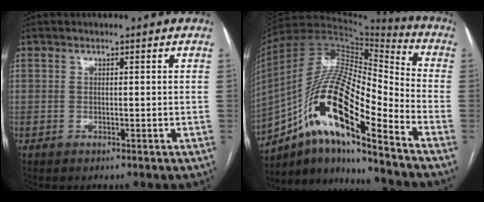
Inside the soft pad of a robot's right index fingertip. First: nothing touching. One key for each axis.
{"total": 19.7, "fx": -10.5, "fy": 3.8, "fz": 16.2, "tx": -0.324, "ty": 0.009, "tz": -0.186}